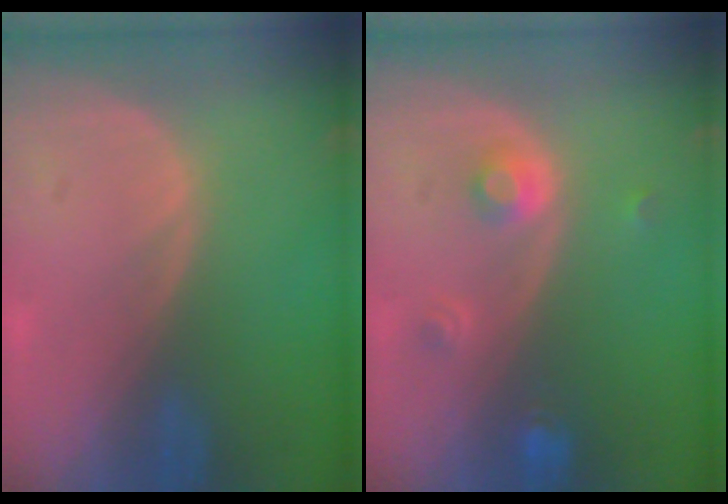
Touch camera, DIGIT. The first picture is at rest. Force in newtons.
{"total": 3.1, "press": 2.8, "slide": 1.2}